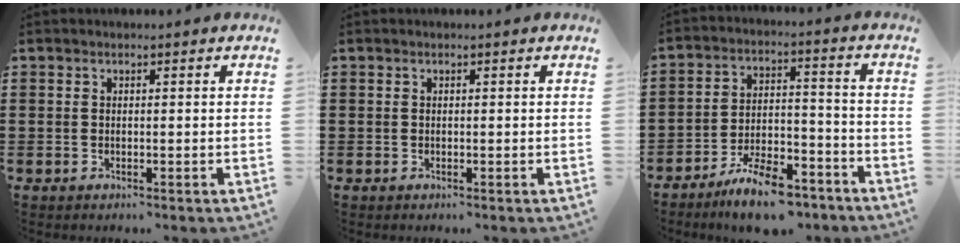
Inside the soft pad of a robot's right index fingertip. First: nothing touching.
{"total": 0.0}
{"total": 9.6, "force": [-7.9, 2.2, 5.0], "torque": [-0.086, 0.026, -0.146]}